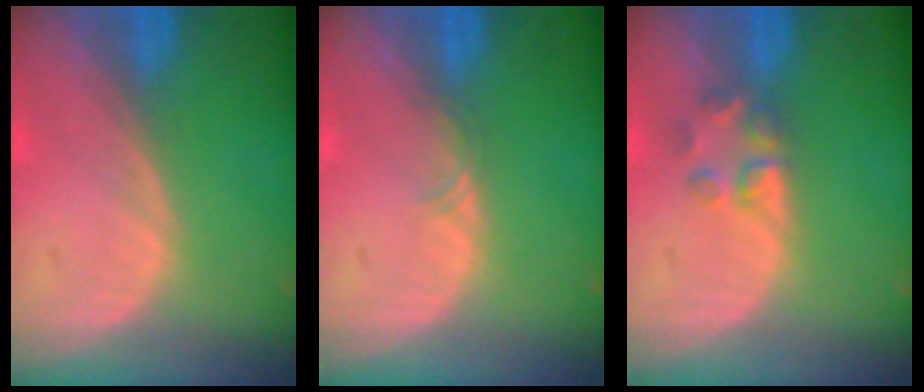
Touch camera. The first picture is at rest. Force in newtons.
{"total": 0.9, "press": 0.8, "slide": 0.2}
{"total": 2.9, "press": 2.9, "slide": 0.3}